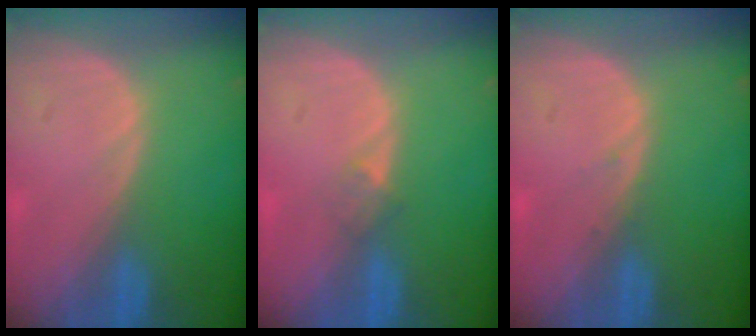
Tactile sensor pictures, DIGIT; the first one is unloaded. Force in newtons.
{"total": 1.5, "press": 1.2, "slide": 1.0}
{"total": 0.6, "press": 0.3, "slide": 0.5}